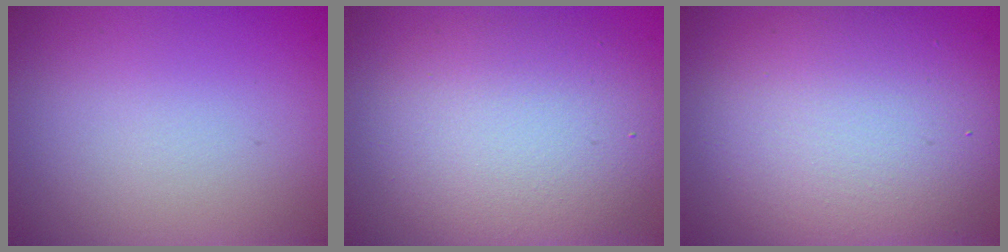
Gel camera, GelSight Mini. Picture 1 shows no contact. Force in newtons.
{"total": 8.3, "press": 8.2, "slide": 0.2}
{"total": 10.7, "press": 10.6, "slide": 0.5}